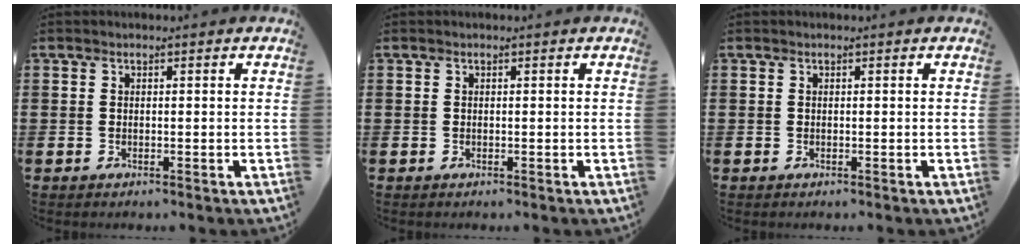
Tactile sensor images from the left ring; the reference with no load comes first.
{"total": 0.0}
{"total": 0.0}